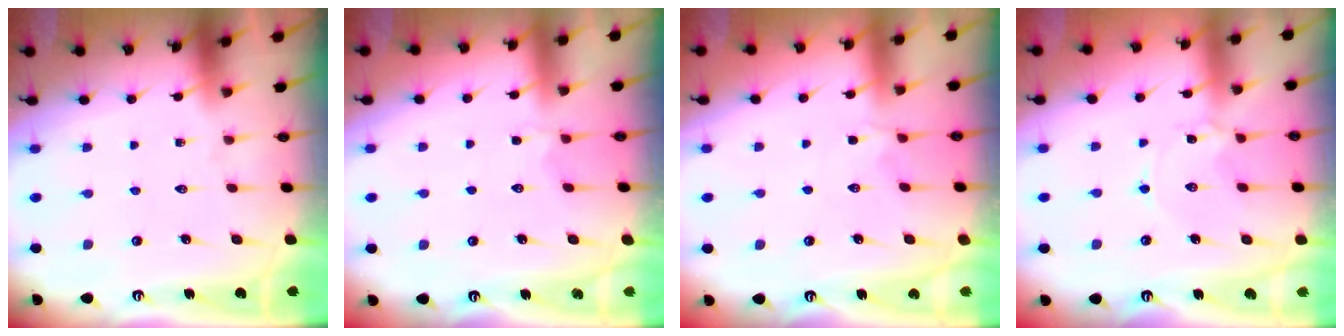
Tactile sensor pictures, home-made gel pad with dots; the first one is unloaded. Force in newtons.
{"total": 2.0, "press": 1.7, "slide": 1.0}
{"total": 1.1, "press": 0.9, "slide": 0.6}
{"total": 3.3, "press": 3.2, "slide": 0.3}